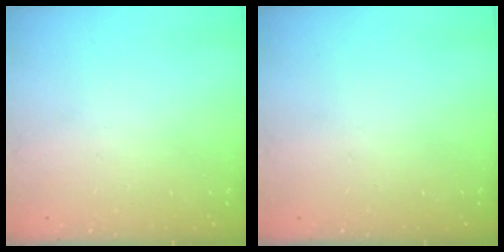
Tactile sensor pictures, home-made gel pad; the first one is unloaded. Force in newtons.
{"total": 0.0}